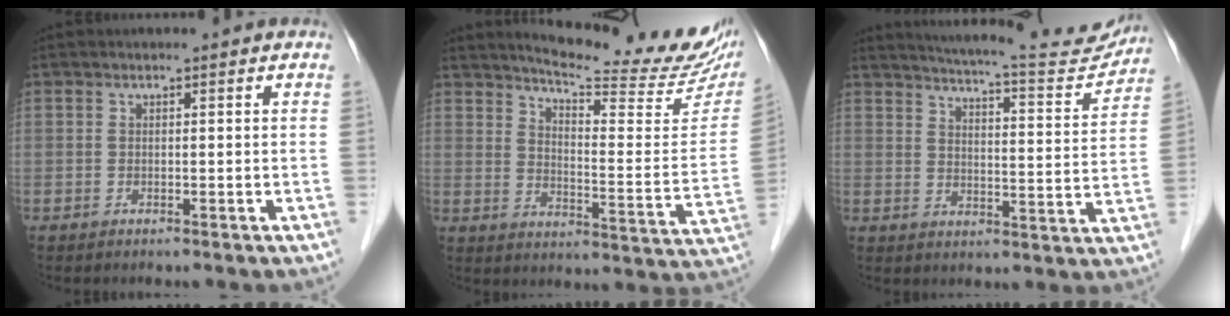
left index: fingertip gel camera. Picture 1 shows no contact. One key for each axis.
{"total": 21.5, "fx": 19.2, "fy": 2.2, "fz": 9.6, "tx": -0.136, "ty": -0.073, "tz": 0.238}
{"total": 17.6, "fx": 16.6, "fy": 1.9, "fz": 5.7, "tx": -0.085, "ty": -0.037, "tz": 0.209}